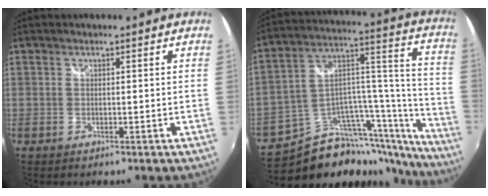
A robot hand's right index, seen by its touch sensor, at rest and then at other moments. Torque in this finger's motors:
{"motor_torque": [-0.50, -0.90, -0.38, -0.21]}